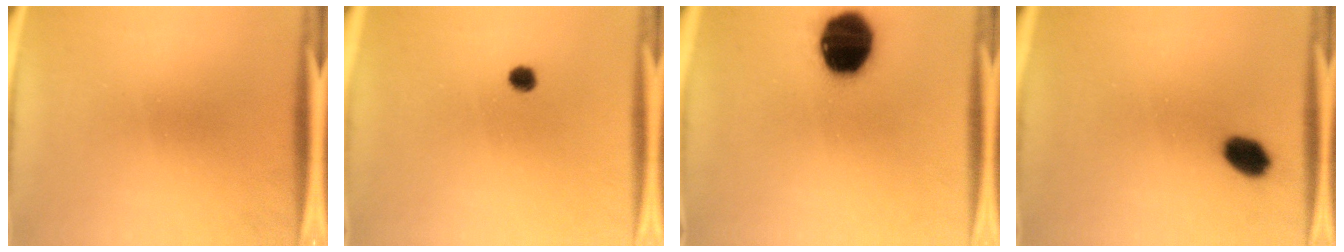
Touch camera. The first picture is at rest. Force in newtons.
{"total": 1.4}
{"total": 20.0}
{"total": 5.5}